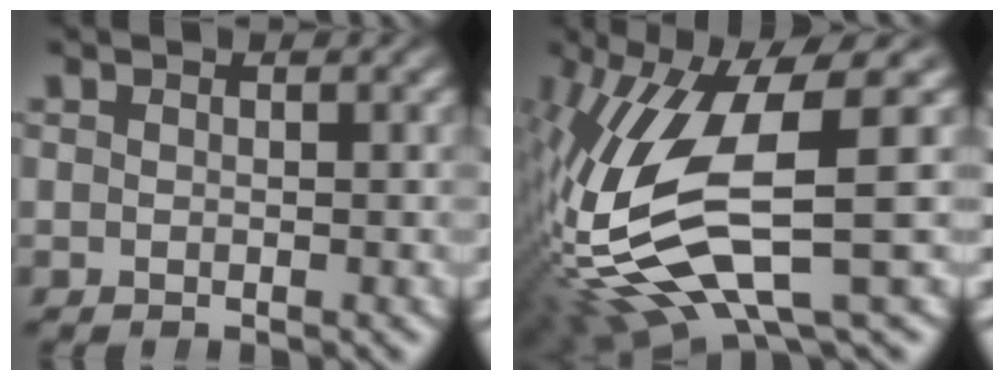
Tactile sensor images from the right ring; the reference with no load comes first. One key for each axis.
{"total": 11.9, "fx": -1.6, "fy": 5.6, "fz": 10.4, "tx": -0.221, "ty": -0.030, "tz": -0.001}